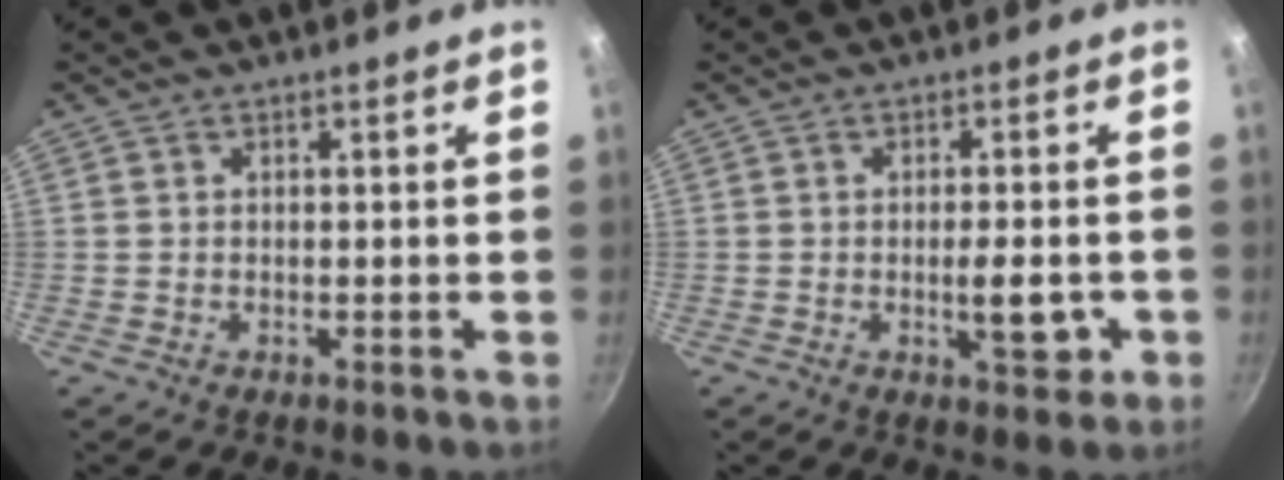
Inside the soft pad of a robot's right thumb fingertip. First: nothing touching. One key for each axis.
{"total": 6.3, "fx": -1.6, "fy": 2.4, "fz": 5.6, "tx": -0.061, "ty": 0.002, "tz": -0.021}